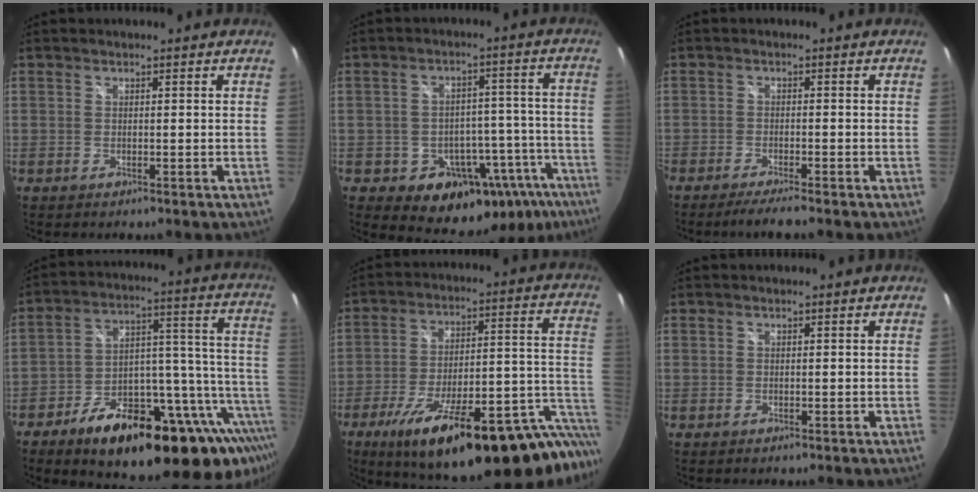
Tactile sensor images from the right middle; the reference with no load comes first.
{"total": 17.1, "force": [-10.7, 9.7, 9.1], "torque": [-0.123, 0.011, -0.129]}
{"total": 4.0, "force": [-3.4, -0.4, 2.1], "torque": [-0.052, -0.008, -0.060]}
{"total": 30.2, "force": [-16.3, 11.4, 22.7], "torque": [-0.297, 0.012, -0.226]}
{"total": 31.0, "force": [-20.3, 6.2, 22.5], "torque": [-0.291, -0.037, -0.290]}
{"total": 0.0}